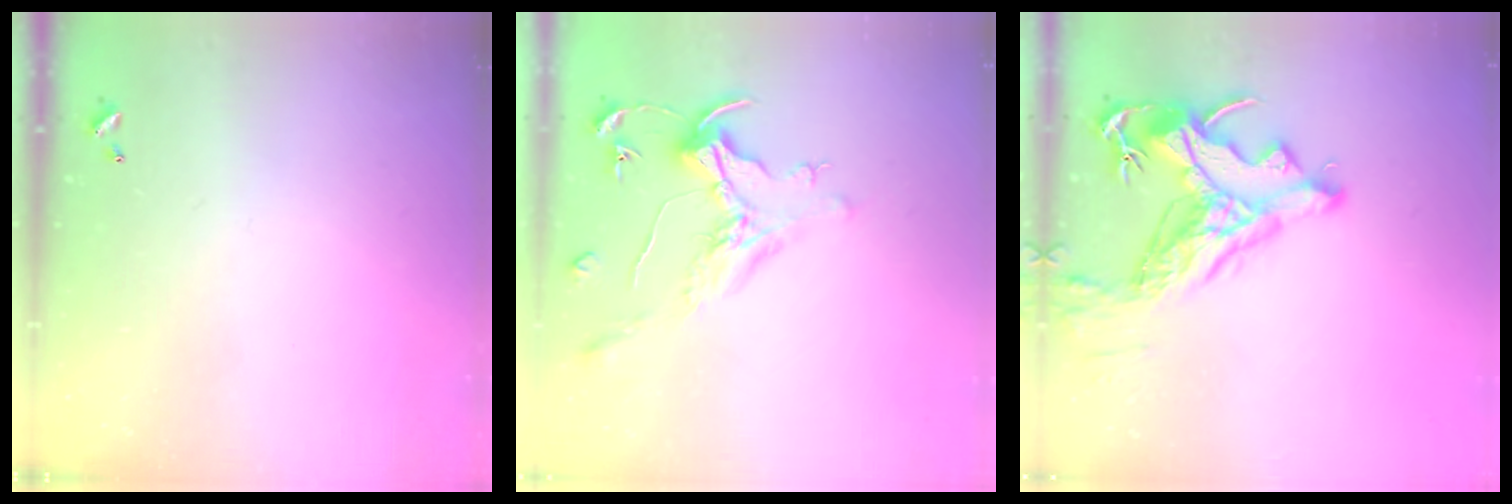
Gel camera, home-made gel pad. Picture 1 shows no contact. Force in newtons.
{"total": 1.6, "press": 1.4, "slide": 0.7}
{"total": 11.2, "press": 11.0, "slide": 2.4}